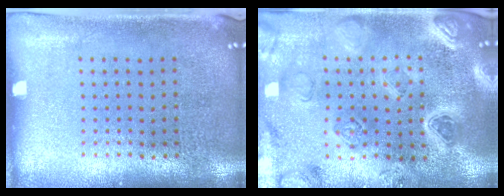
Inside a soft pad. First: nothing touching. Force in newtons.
{"total": 2.7, "press": 2.6, "slide": 0.4}